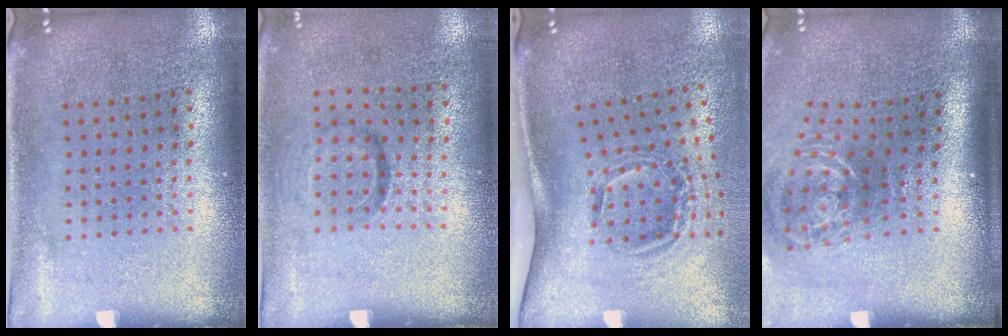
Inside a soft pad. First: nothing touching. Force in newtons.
{"total": 1.0, "press": 0.6, "slide": 0.8}
{"total": 2.1, "press": 1.2, "slide": 1.6}
{"total": 2.0, "press": 1.3, "slide": 1.6}